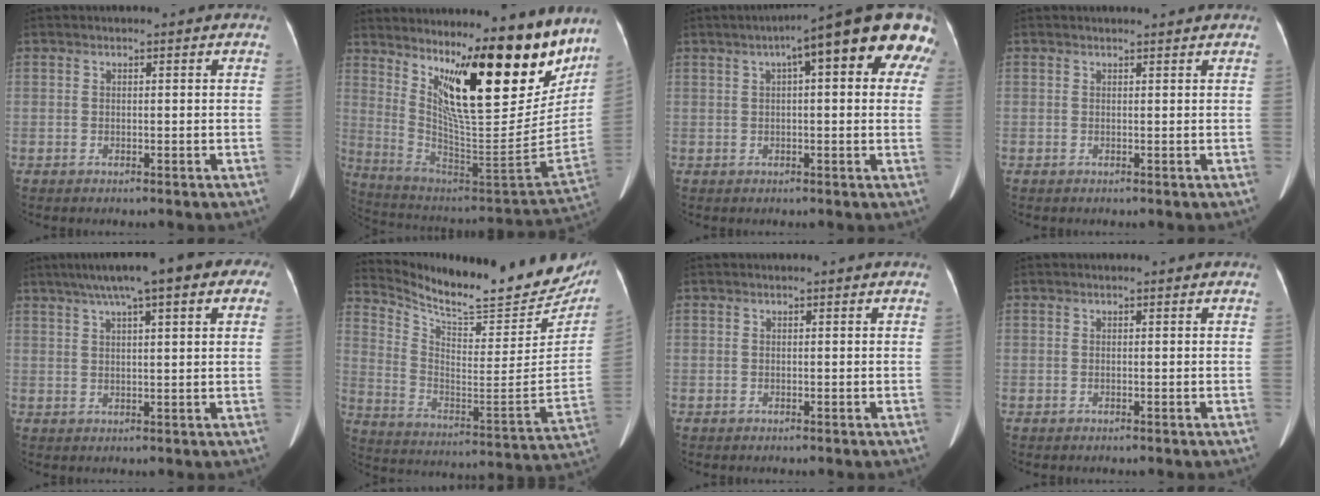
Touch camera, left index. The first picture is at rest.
{"total": 23.1, "force": [15.8, 5.0, 16.1], "torque": [-0.244, -0.040, 0.253]}
{"total": 15.8, "force": [7.3, 3.0, 13.7], "torque": [-0.183, 0.045, 0.088]}
{"total": 1.9, "force": [1.9, 0.3, 0.3], "torque": [-0.008, 0.014, 0.021]}
{"total": 14.4, "force": [8.4, 2.7, 11.4], "torque": [-0.173, 0.047, 0.110]}
{"total": 25.2, "force": [22.3, 5.1, 10.5], "torque": [-0.178, -0.074, 0.314]}
{"total": 0.0}
{"total": 0.0}